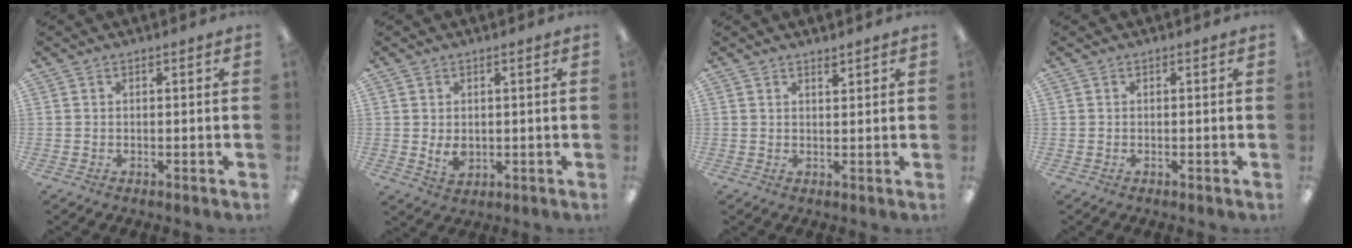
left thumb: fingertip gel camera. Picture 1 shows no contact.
{"total": 3.4, "force": [0.4, 2.3, 2.4], "torque": [-0.028, -0.004, 0.006]}
{"total": 1.6, "force": [1.5, 0.1, 0.5], "torque": [-0.011, -0.003, 0.028]}
{"total": 0.0}